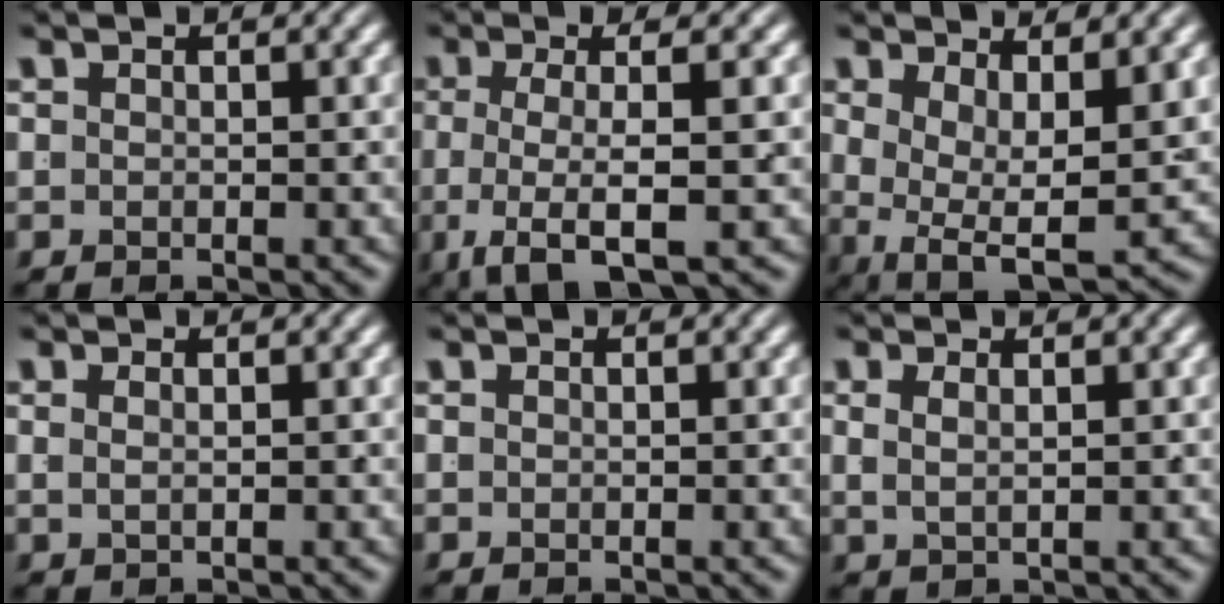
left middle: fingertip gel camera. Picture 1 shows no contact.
{"total": 6.1, "force": [-2.2, 1.9, 5.4], "torque": [-0.113, -0.026, -0.017]}
{"total": 6.7, "force": [-1.5, 4.0, 5.1], "torque": [-0.108, -0.051, -0.004]}
{"total": 0.9, "force": [0.3, -0.7, 0.5], "torque": [-0.004, -0.004, 0.012]}
{"total": 0.0}
{"total": 1.2, "force": [0.7, -0.3, 1.0], "torque": [-0.013, -0.004, 0.021]}